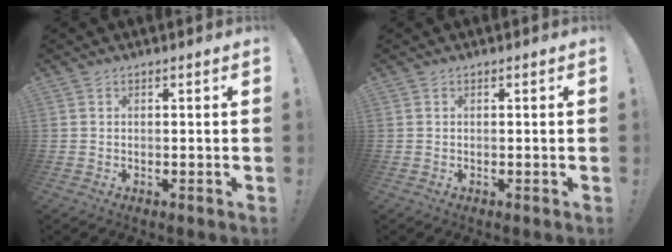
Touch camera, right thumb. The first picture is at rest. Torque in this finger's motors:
{"motor_torque": [-0.01, -0.11, 0.00, 0.00, -0.09]}